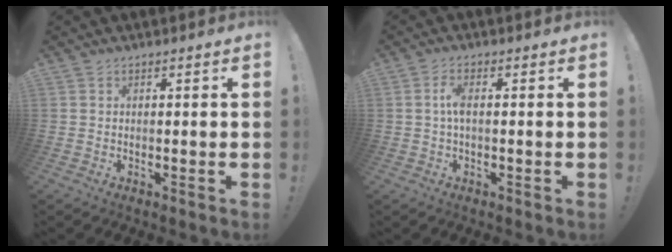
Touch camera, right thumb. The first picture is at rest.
{"total": 4.0, "force": [0.0, 1.4, 3.7], "torque": [-0.076, 0.006, -0.003]}